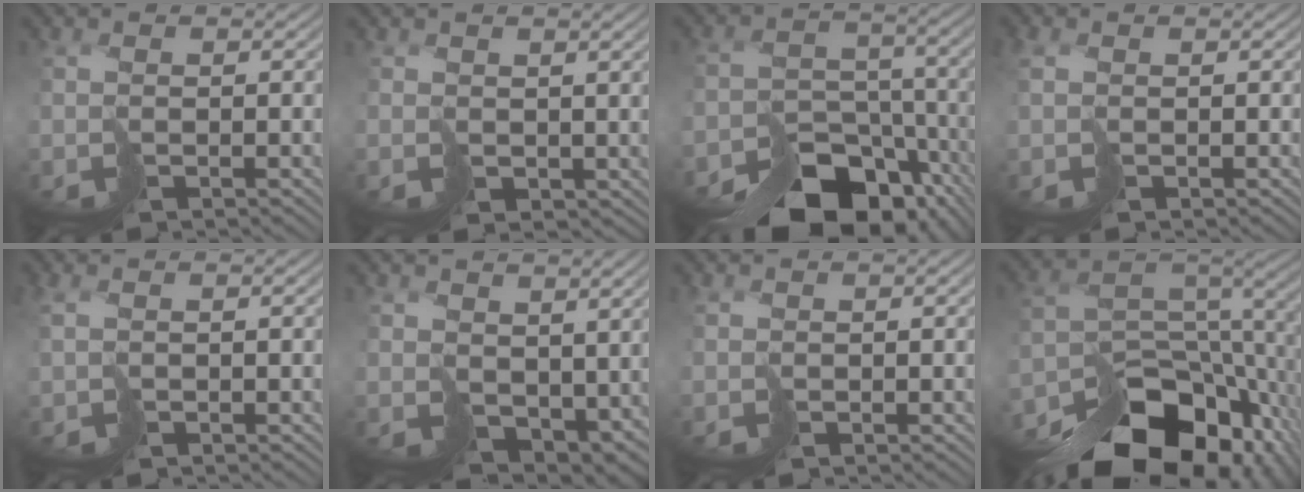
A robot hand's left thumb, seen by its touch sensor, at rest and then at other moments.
{"total": 1.6, "force": [1.0, 1.2, 0.1], "torque": [-0.007, -0.007, 0.022]}
{"total": 13.7, "force": [-10.9, 7.0, 4.6], "torque": [-0.080, -0.031, -0.144]}
{"total": 1.4, "force": [0.0, 1.1, 0.7], "torque": [-0.023, -0.002, -0.003]}
{"total": 1.3, "force": [0.1, 0.7, 1.1], "torque": [-0.034, -0.002, 0.003]}
{"total": 7.7, "force": [2.1, 5.3, 5.1], "torque": [-0.120, -0.029, 0.054]}
{"total": 0.0}
{"total": 15.5, "force": [-11.1, 7.3, 7.9], "torque": [-0.135, -0.028, -0.165]}